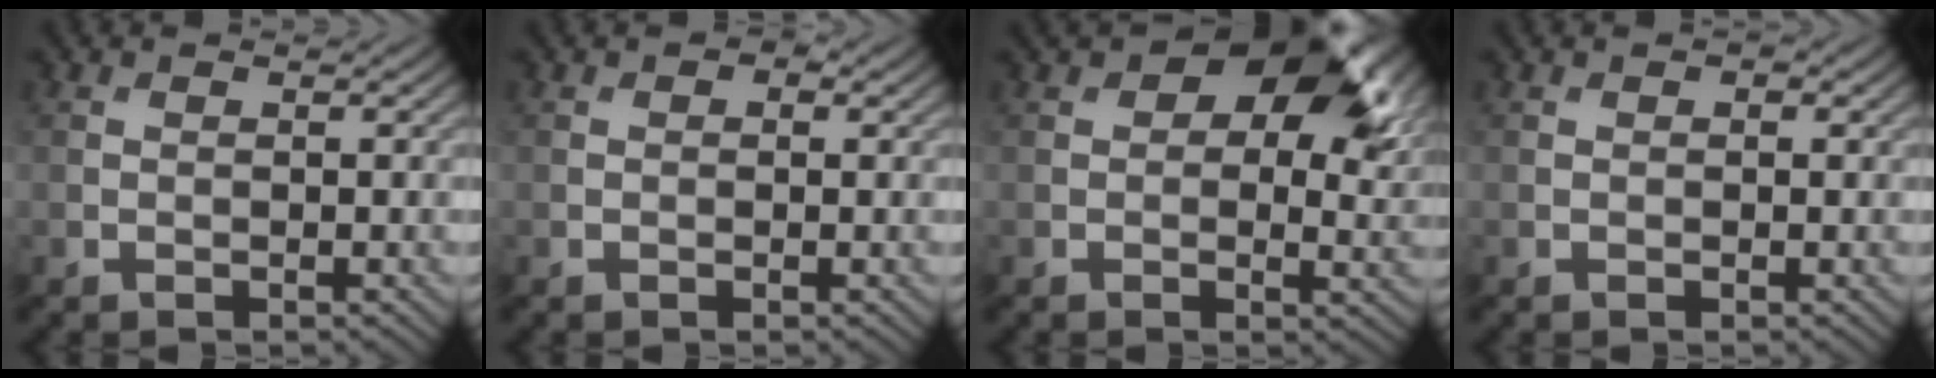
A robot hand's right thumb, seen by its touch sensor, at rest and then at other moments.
{"total": 1.0, "force": [0.4, 0.7, 0.6], "torque": [-0.007, -0.003, -0.001]}
{"total": 12.2, "force": [5.5, 6.5, 8.7], "torque": [-0.126, 0.000, 0.086]}
{"total": 0.7, "force": [0.3, 0.4, 0.5], "torque": [-0.004, -0.002, 0.002]}